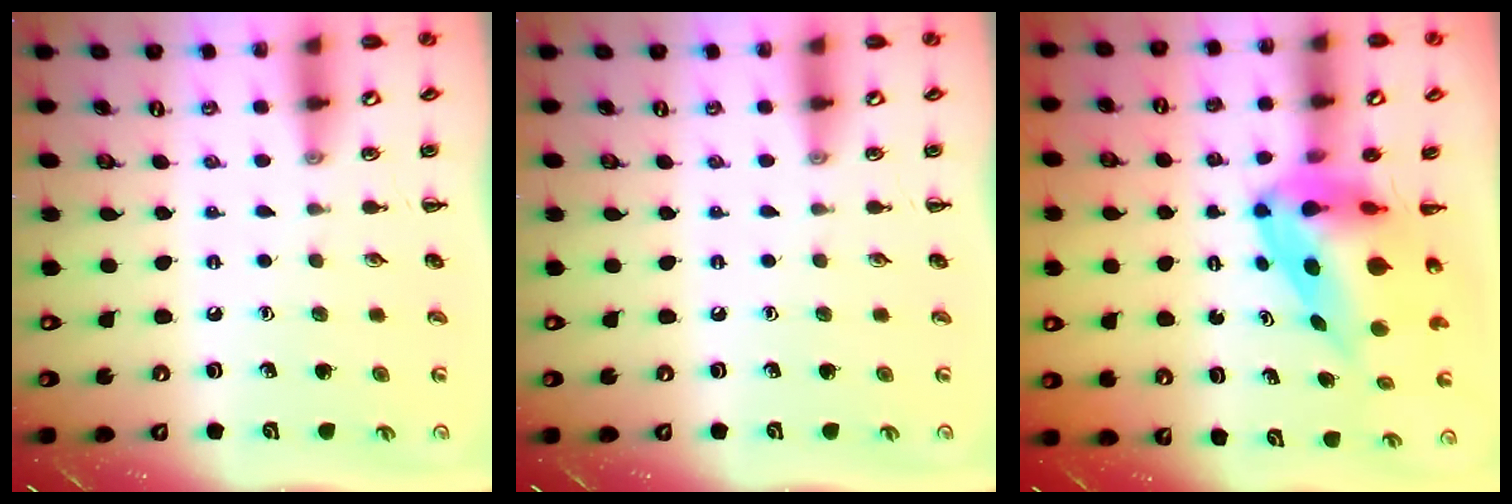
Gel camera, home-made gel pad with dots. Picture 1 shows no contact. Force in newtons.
{"total": 0.0}
{"total": 9.0, "press": 8.7, "slide": 2.0}